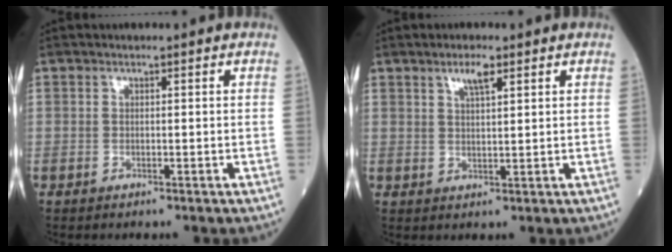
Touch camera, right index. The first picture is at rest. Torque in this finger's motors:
{"motor_torque": [0.11, 0.16, 0.04, 0.01]}